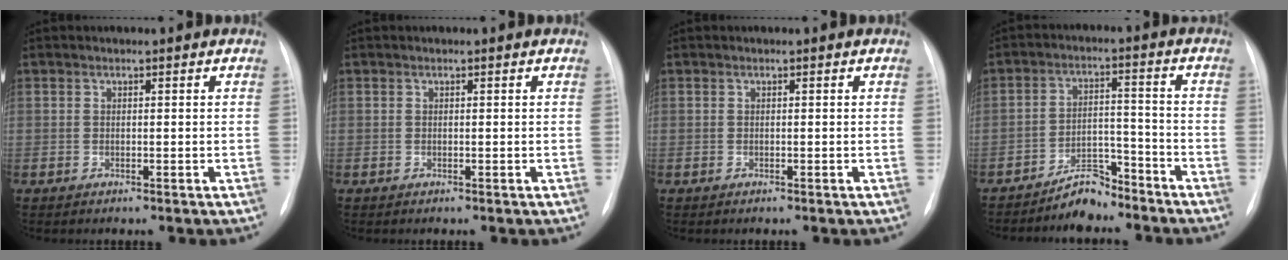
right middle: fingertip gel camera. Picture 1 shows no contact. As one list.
[{"total": 0.0}, {"total": 0.0}, {"total": 5.6, "force": [-5.1, 1.7, 1.4], "torque": [-0.022, 0.006, -0.087]}]